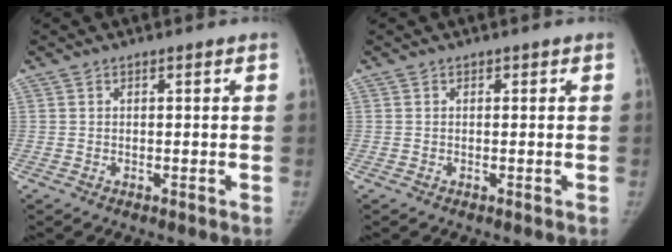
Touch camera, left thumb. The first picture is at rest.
{"total": 0.0}